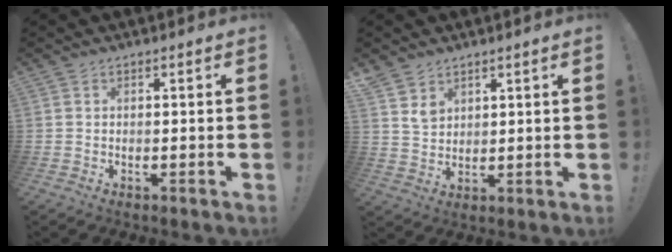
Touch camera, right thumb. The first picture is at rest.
{"total": 6.1, "force": [4.2, 4.3, 1.2], "torque": [-0.020, -0.027, 0.083]}